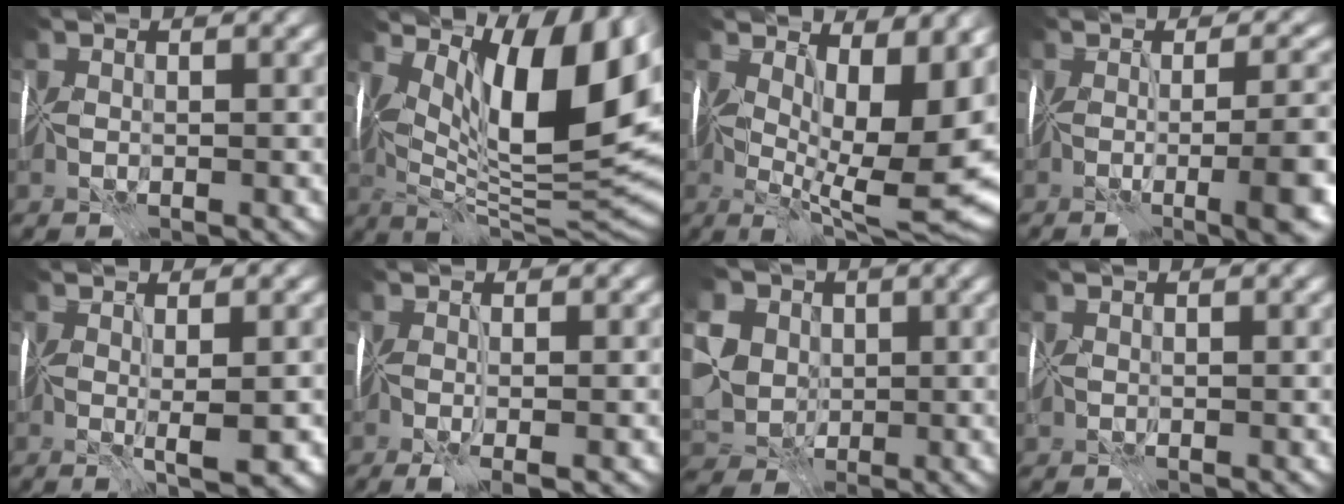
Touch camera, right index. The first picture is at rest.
{"total": 15.9, "force": [5.7, 6.0, 13.5], "torque": [-0.198, 0.004, 0.097]}
{"total": 14.4, "force": [2.5, 5.8, 12.9], "torque": [-0.180, -0.018, 0.065]}
{"total": 9.1, "force": [-2.0, 2.7, 8.5], "torque": [-0.083, -0.007, -0.023]}
{"total": 3.2, "force": [0.1, 0.5, 3.1], "torque": [-0.049, -0.003, 0.003]}
{"total": 3.7, "force": [-1.0, 1.0, 3.4], "torque": [-0.049, -0.016, -0.012]}
{"total": 11.4, "force": [2.6, 9.5, 5.8], "torque": [-0.127, 0.016, 0.021]}
{"total": 0.8, "force": [0.3, 0.7, 0.4], "torque": [-0.009, 0.005, 0.006]}